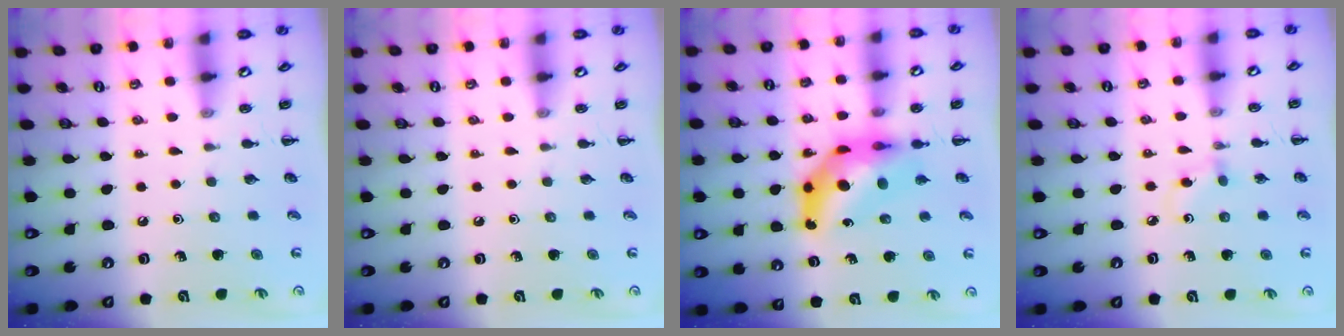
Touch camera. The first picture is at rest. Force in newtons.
{"total": 0.0}
{"total": 10.2, "press": 9.7, "slide": 3.2}
{"total": 4.5, "press": 4.1, "slide": 1.8}